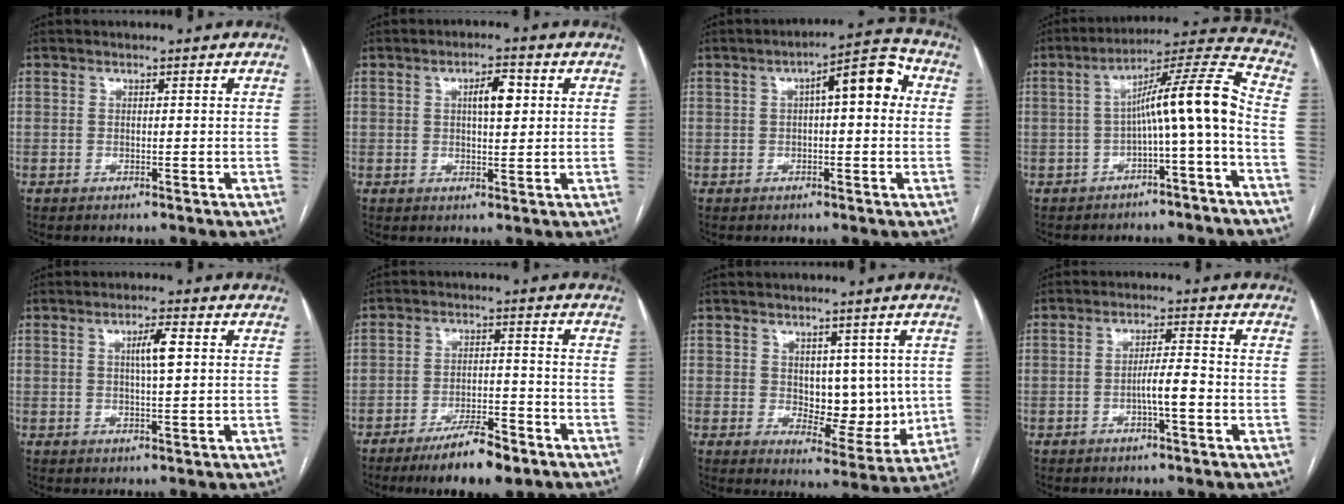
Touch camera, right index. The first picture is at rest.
{"total": 4.4, "force": [1.3, 1.2, 4.0], "torque": [-0.067, 0.009, 0.020]}
{"total": 8.3, "force": [1.6, 2.2, 7.8], "torque": [-0.108, 0.037, 0.018]}
{"total": 11.5, "force": [-2.4, -0.4, 11.2], "torque": [-0.166, 0.037, -0.039]}
{"total": 3.8, "force": [0.9, 0.2, 3.7], "torque": [-0.063, 0.002, 0.014]}
{"total": 8.8, "force": [-6.2, 2.0, 5.9], "torque": [-0.098, -0.008, -0.100]}
{"total": 8.5, "force": [0.8, 4.8, 7.1], "torque": [-0.085, -0.006, 0.027]}
{"total": 4.4, "force": [-1.5, 0.3, 4.2], "torque": [-0.075, 0.005, -0.025]}